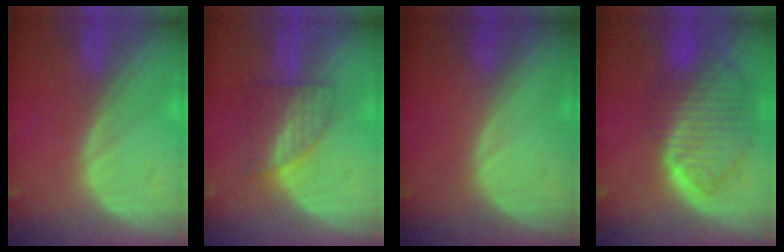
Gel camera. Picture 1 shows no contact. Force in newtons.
{"total": 6.2, "press": 5.6, "slide": 2.7}
{"total": 0.0}
{"total": 9.9, "press": 8.4, "slide": 5.2}